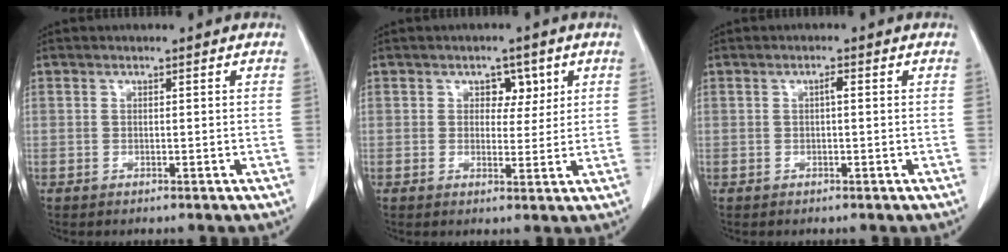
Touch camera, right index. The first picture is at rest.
{"total": 3.4, "force": [1.5, 2.3, 2.1], "torque": [-0.018, 0.007, 0.020]}
{"total": 1.0, "force": [0.1, 0.2, 0.9], "torque": [-0.016, 0.003, 0.001]}